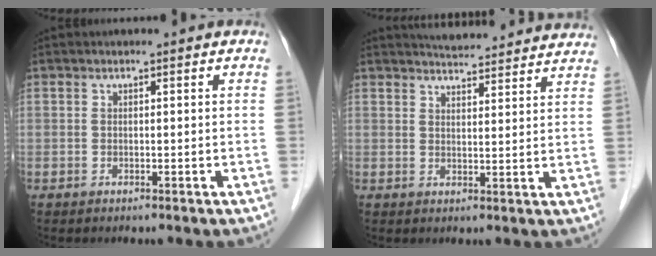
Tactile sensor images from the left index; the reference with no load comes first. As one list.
[{"total": 13.7, "force": [13.1, 2.0, 3.5], "torque": [-0.036, 0.009, 0.158]}]